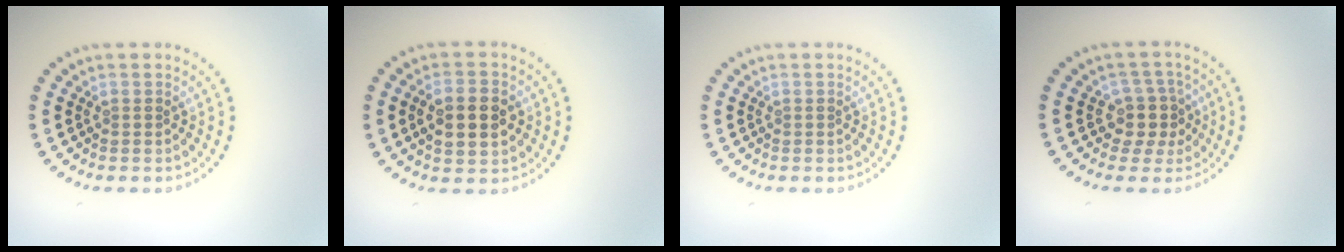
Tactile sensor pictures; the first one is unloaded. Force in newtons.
{"total": 4.6, "press": 4.6, "slide": 0.2}
{"total": 0.0}
{"total": 2.9, "press": 2.3, "slide": 1.7}